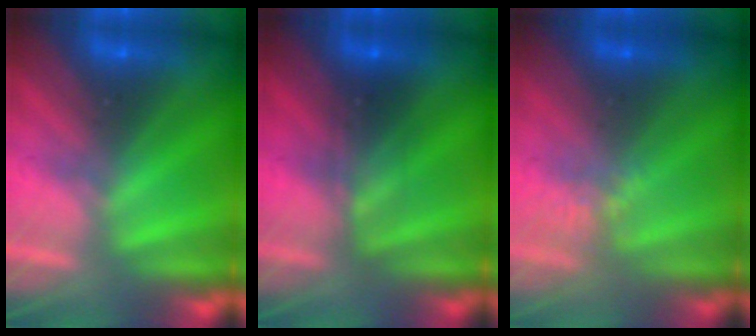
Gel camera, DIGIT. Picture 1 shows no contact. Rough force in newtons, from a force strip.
{"total": 2.4}
{"total": 1.1}